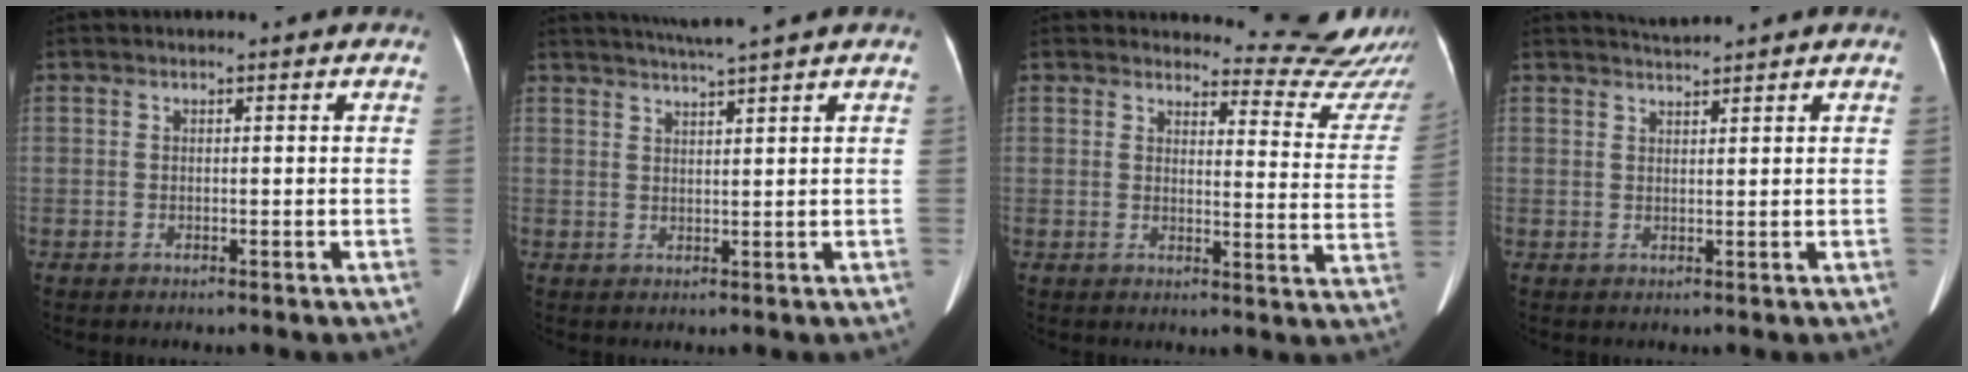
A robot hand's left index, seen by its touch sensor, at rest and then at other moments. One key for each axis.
{"total": 5.5, "fx": 4.7, "fy": -1.5, "fz": 2.4, "tx": -0.041, "ty": 0.008, "tz": 0.077}
{"total": 13.5, "fx": 13.4, "fy": 1.7, "fz": 0.1, "tx": 0.031, "ty": -0.099, "tz": 0.121}
{"total": 2.2, "fx": 2.1, "fy": -0.7, "fz": 0.1, "tx": -0.002, "ty": 0.007, "tz": 0.045}